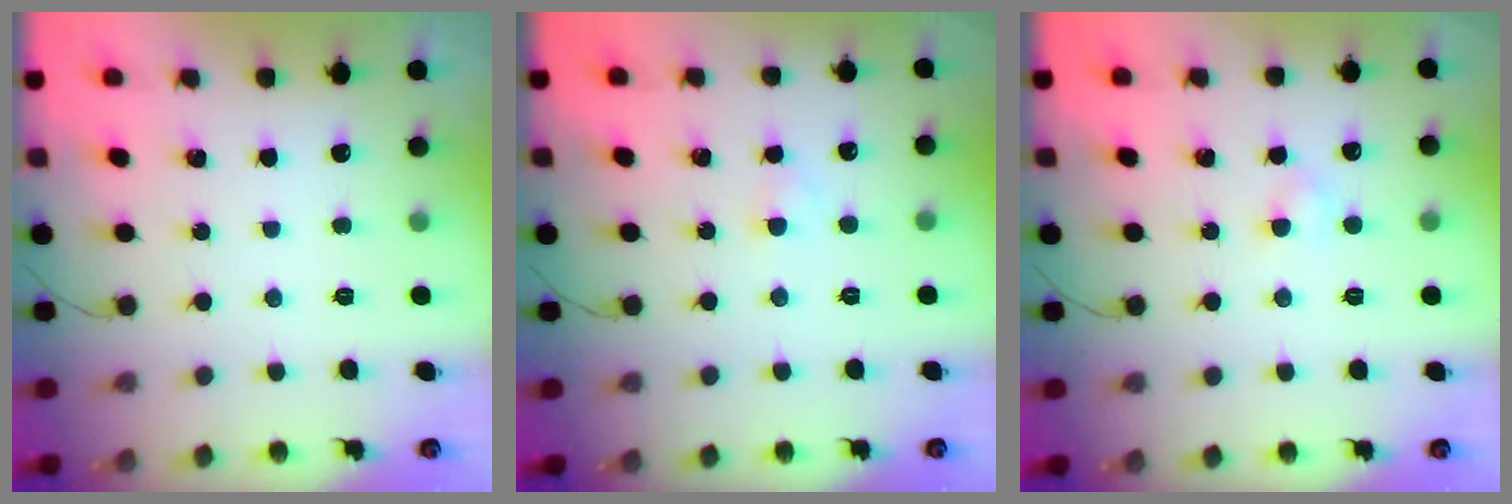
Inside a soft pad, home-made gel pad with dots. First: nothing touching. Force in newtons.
{"total": 1.8, "press": 1.6, "slide": 0.9}
{"total": 2.2, "press": 2.0, "slide": 0.8}